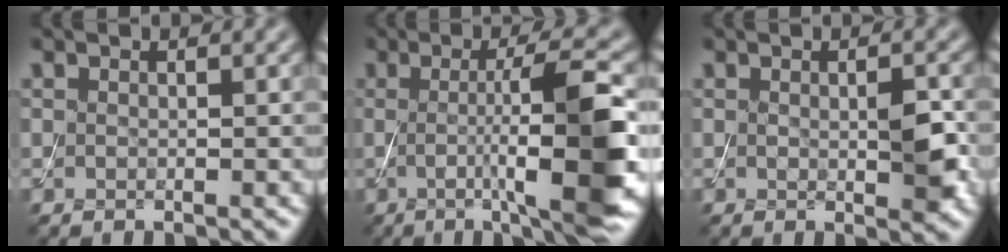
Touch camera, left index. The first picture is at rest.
{"total": 10.4, "force": [-0.8, 2.0, 10.2], "torque": [-0.133, -0.002, -0.013]}
{"total": 2.8, "force": [0.1, 0.8, 2.6], "torque": [-0.043, -0.005, 0.002]}